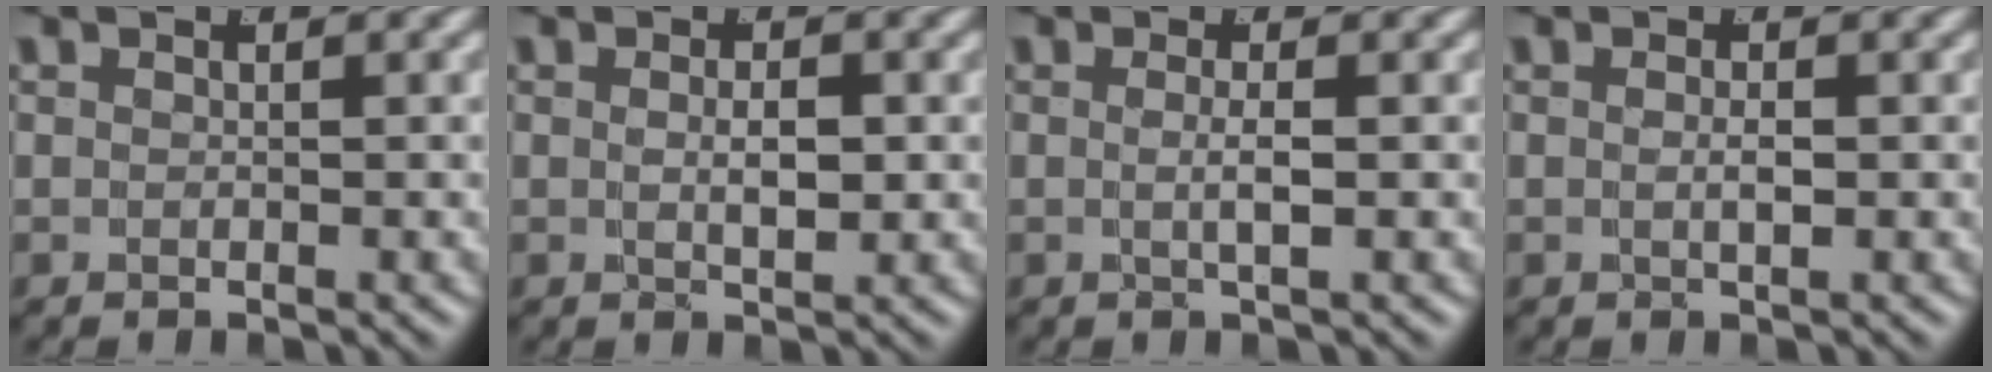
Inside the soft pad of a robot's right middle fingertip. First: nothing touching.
{"total": 1.9, "force": [0.1, 0.4, 1.9], "torque": [-0.028, -0.011, 0.008]}
{"total": 1.5, "force": [-0.3, -0.5, 1.3], "torque": [-0.028, -0.008, -0.001]}
{"total": 1.0, "force": [-0.2, -0.2, 0.9], "torque": [-0.016, -0.006, 0.000]}